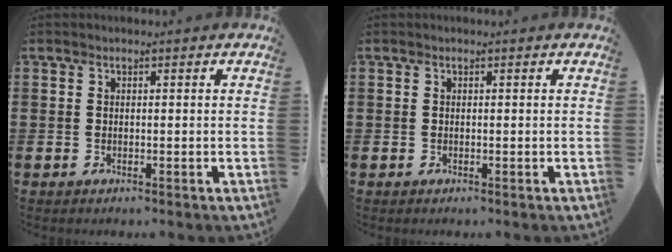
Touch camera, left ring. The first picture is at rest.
{"total": 0.0}